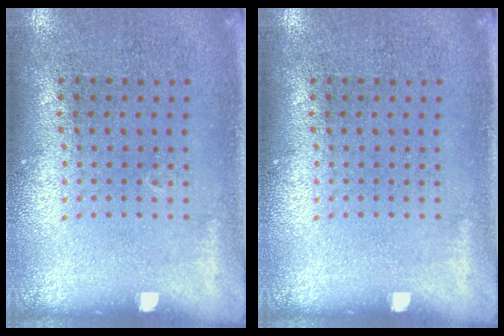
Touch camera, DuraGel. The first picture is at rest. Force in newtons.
{"total": 0.0}